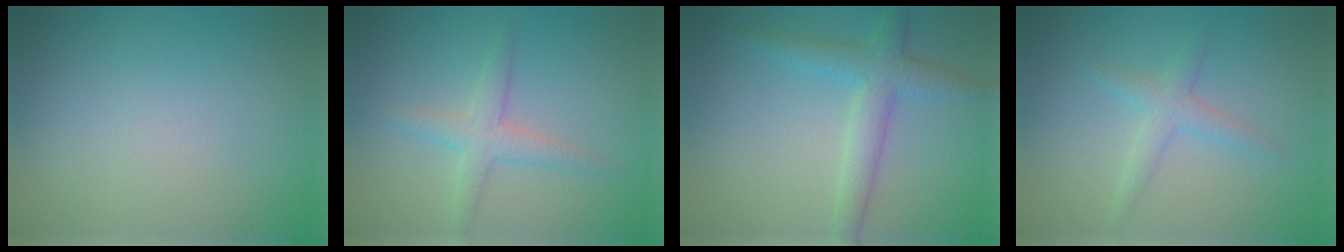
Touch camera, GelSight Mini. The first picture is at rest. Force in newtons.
{"total": 2.5, "press": 2.5, "slide": 0.1}
{"total": 3.6, "press": 3.6, "slide": 0.1}
{"total": 2.0, "press": 2.0, "slide": 0.1}